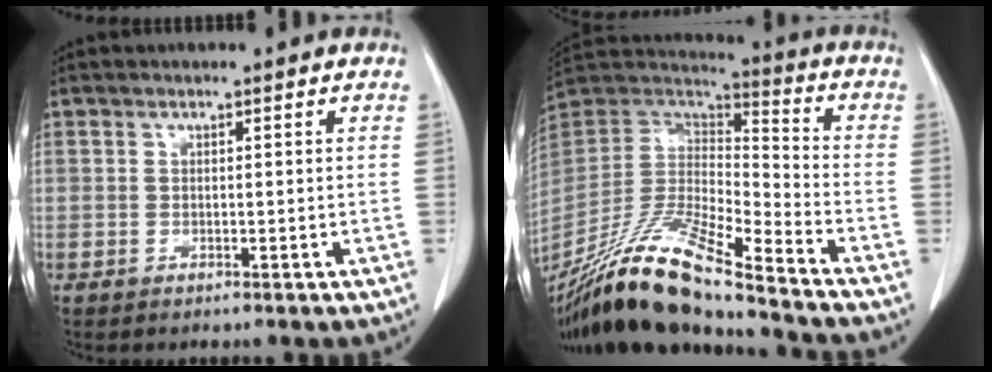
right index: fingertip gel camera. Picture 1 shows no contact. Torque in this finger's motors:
{"motor_torque": [0.32, -0.31, 0.27, 0.09]}